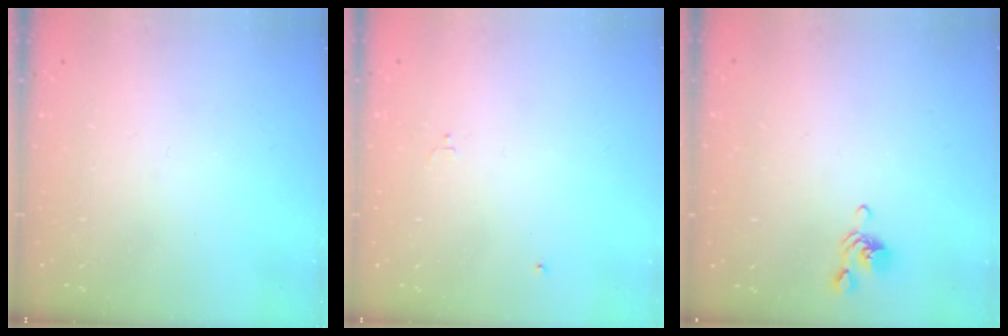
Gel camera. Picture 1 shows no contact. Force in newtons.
{"total": 0.0}
{"total": 2.6, "press": 2.5, "slide": 0.5}